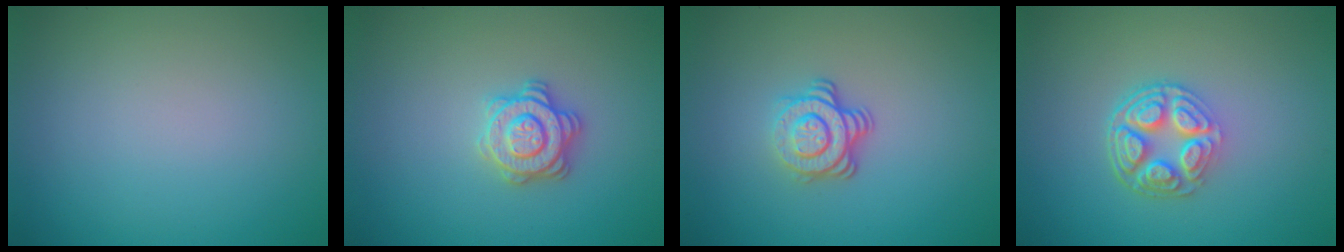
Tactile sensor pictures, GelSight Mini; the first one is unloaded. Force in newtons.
{"total": 2.9, "press": 2.9, "slide": 0.4}
{"total": 3.7, "press": 2.7, "slide": 2.5}
{"total": 4.8, "press": 3.4, "slide": 3.4}